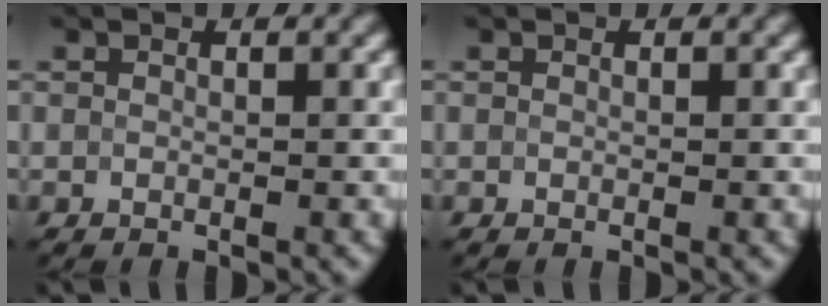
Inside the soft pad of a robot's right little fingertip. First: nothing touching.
{"total": 0.0}